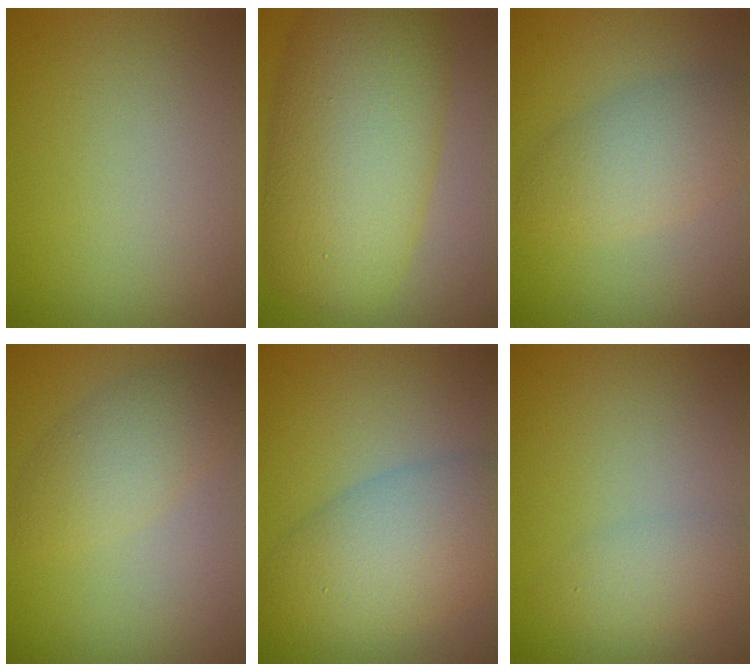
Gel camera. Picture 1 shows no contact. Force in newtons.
{"total": 11.3, "press": 11.2, "slide": 0.6}
{"total": 4.0, "press": 4.0, "slide": 0.2}
{"total": 3.2, "press": 3.2, "slide": 0.1}
{"total": 6.9, "press": 6.9, "slide": 0.2}
{"total": 2.3, "press": 2.3, "slide": 0.1}